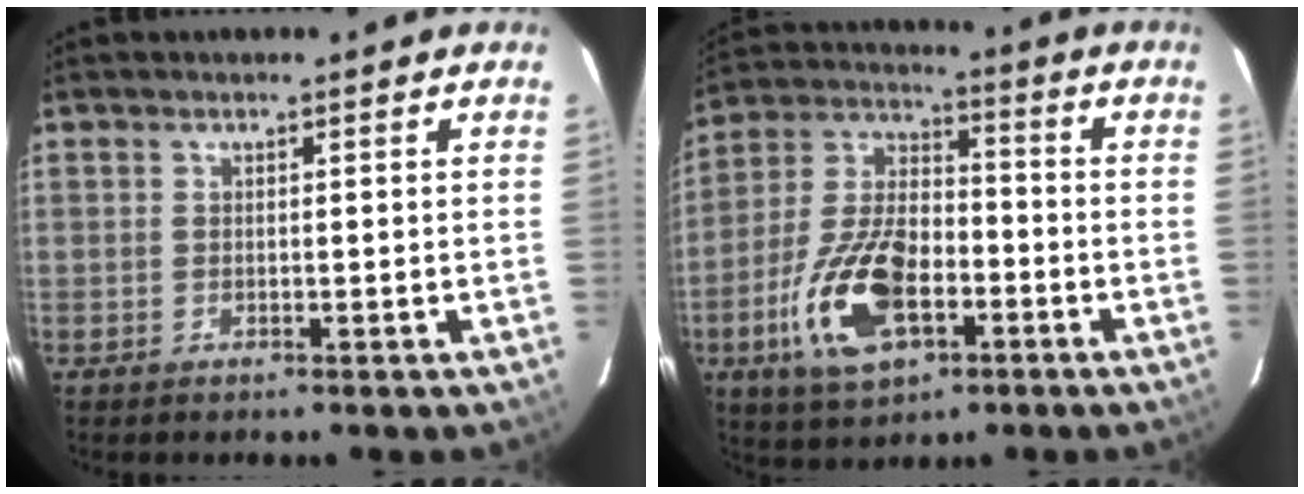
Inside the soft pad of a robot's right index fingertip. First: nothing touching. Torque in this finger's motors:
{"motor_torque": [1.35, -0.79, 0.65, 0.21]}